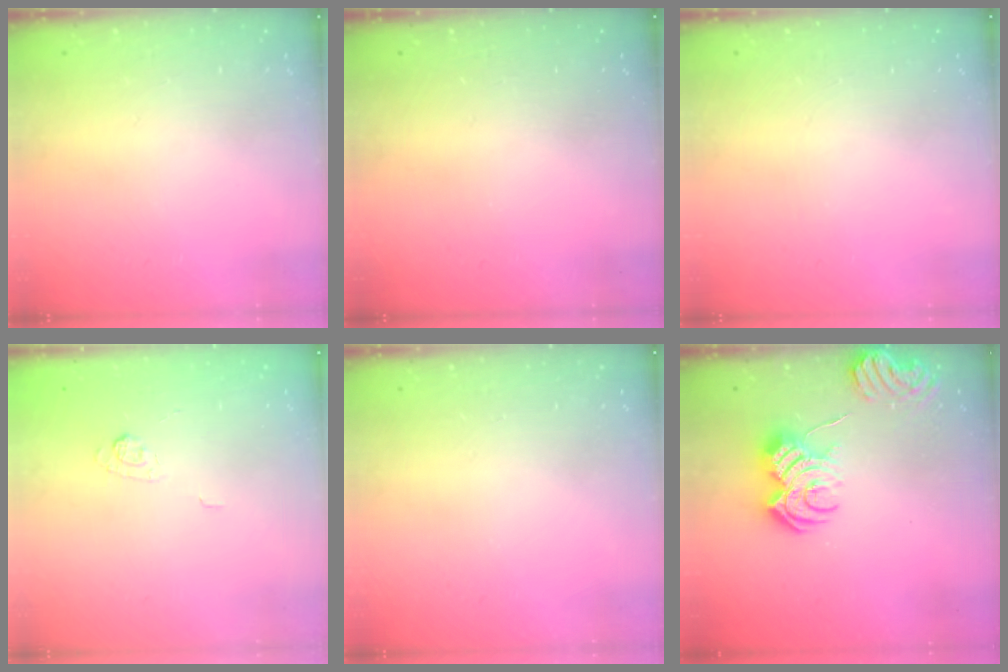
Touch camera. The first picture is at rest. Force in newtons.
{"total": 0.0}
{"total": 0.0}
{"total": 3.4, "press": 3.1, "slide": 1.5}
{"total": 0.0}
{"total": 11.9, "press": 11.9, "slide": 0.7}